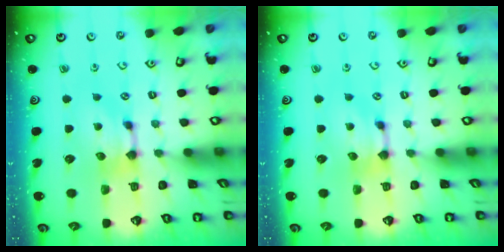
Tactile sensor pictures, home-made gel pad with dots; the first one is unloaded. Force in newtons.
{"total": 0.0}